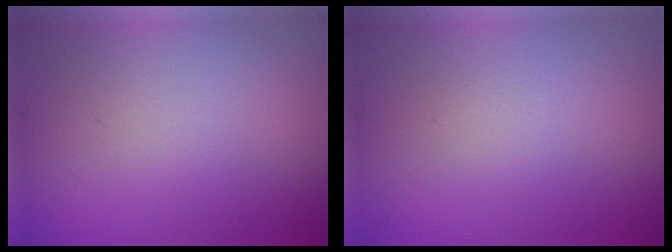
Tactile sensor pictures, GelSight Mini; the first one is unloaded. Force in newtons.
{"total": 0.9, "press": 0.9, "slide": 0.1}